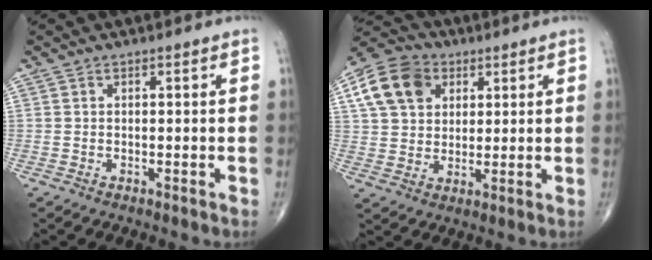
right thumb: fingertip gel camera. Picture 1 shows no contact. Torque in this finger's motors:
{"motor_torque": [-0.25, 1.62, 1.08, 0.54, 0.05]}